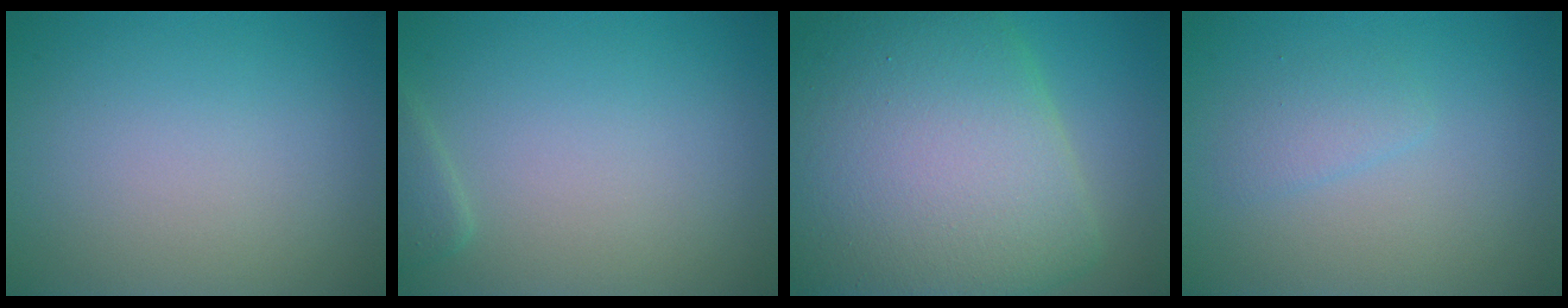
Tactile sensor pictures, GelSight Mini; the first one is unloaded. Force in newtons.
{"total": 1.2, "press": 1.2, "slide": 0.1}
{"total": 14.8, "press": 14.8, "slide": 0.4}
{"total": 1.4, "press": 1.4, "slide": 0.1}